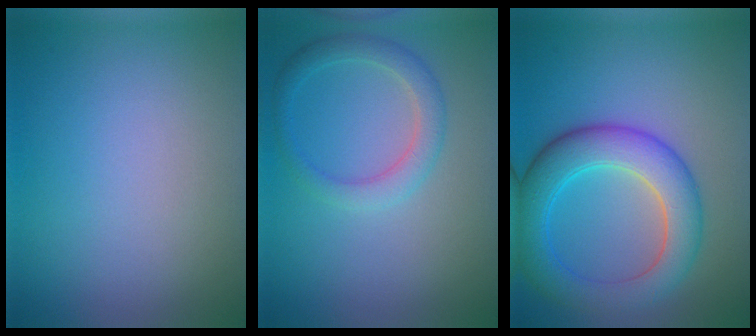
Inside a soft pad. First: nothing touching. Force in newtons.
{"total": 2.6, "press": 2.6, "slide": 0.2}
{"total": 6.7, "press": 6.7, "slide": 0.3}